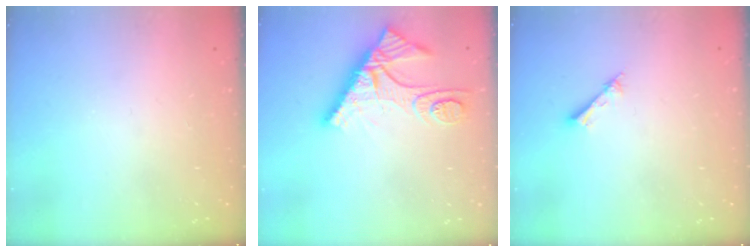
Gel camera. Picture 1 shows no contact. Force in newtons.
{"total": 10.7, "press": 10.6, "slide": 1.1}
{"total": 1.5, "press": 1.5, "slide": 0.2}